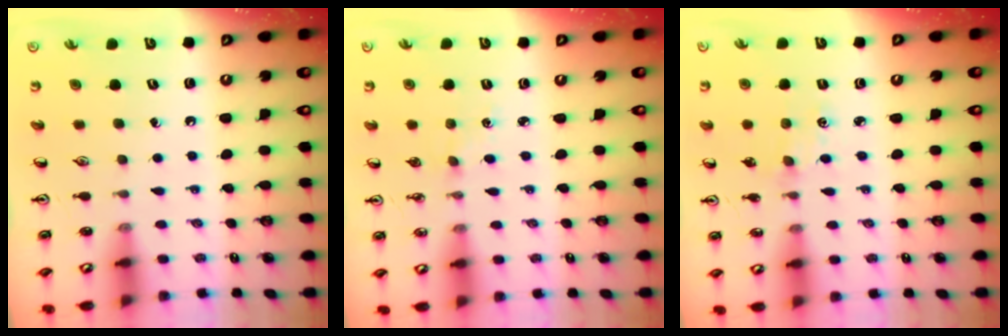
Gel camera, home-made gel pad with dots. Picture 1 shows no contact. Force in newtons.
{"total": 1.5, "press": 1.5, "slide": 0.3}
{"total": 1.2, "press": 1.2, "slide": 0.2}